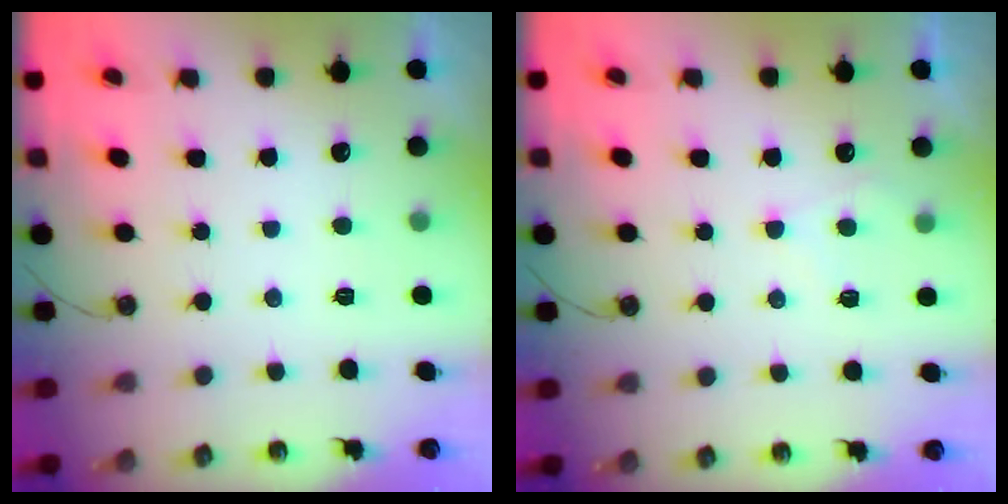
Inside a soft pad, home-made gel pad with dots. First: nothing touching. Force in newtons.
{"total": 6.2, "press": 6.2, "slide": 0.7}